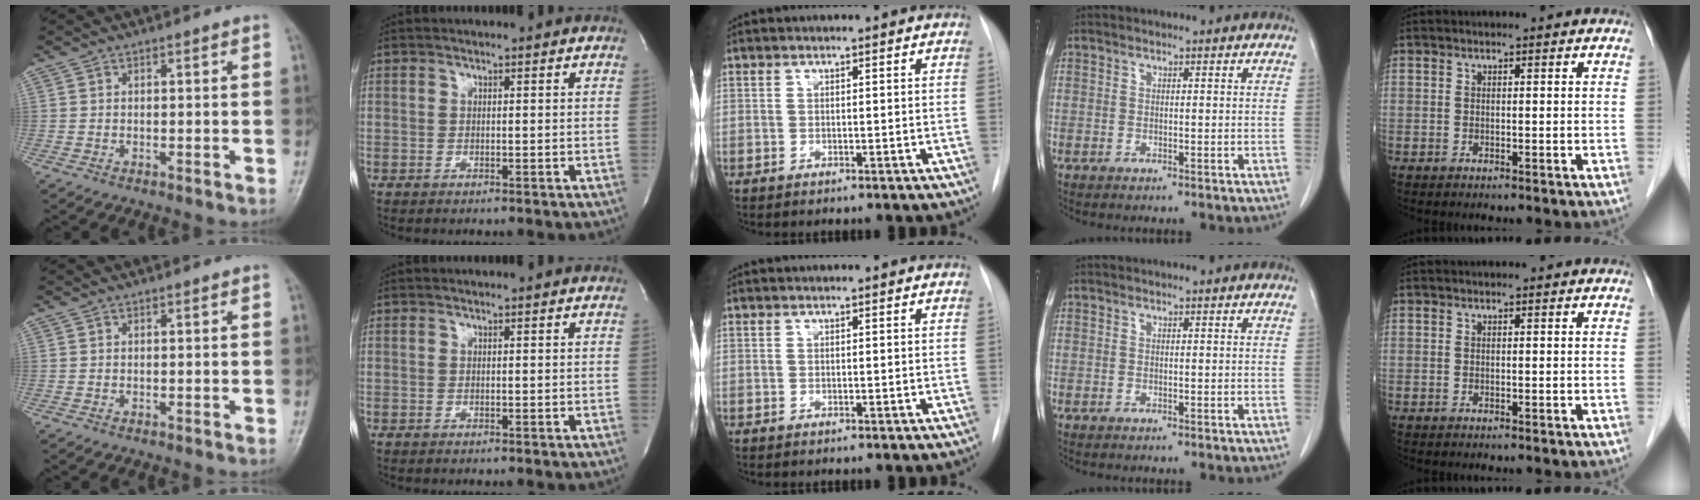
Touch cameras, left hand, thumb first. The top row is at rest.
{}